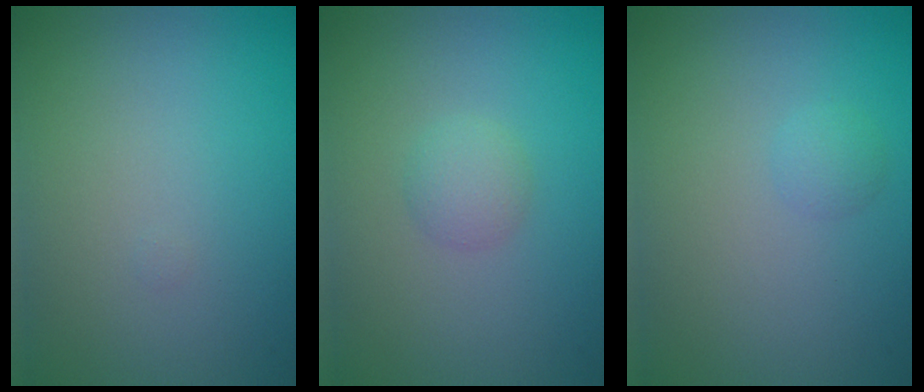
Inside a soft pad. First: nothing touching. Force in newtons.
{"total": 1.6, "press": 1.6, "slide": 0.0}
{"total": 0.9, "press": 0.8, "slide": 0.1}